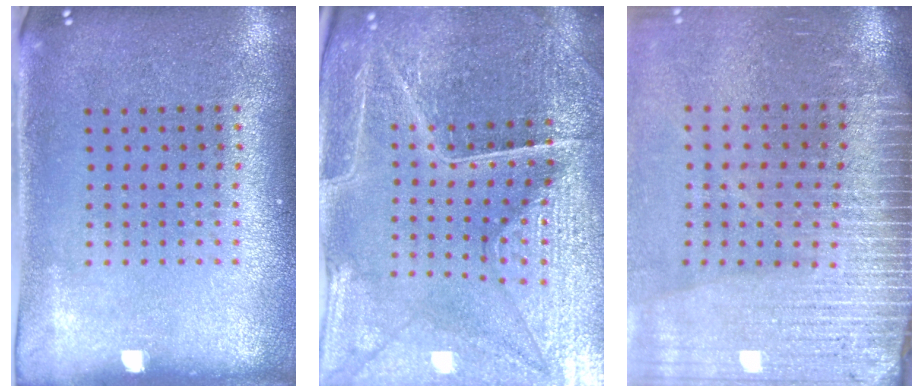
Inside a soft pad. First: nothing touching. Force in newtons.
{"total": 4.5, "press": 4.3, "slide": 1.1}
{"total": 3.7, "press": 3.2, "slide": 1.9}